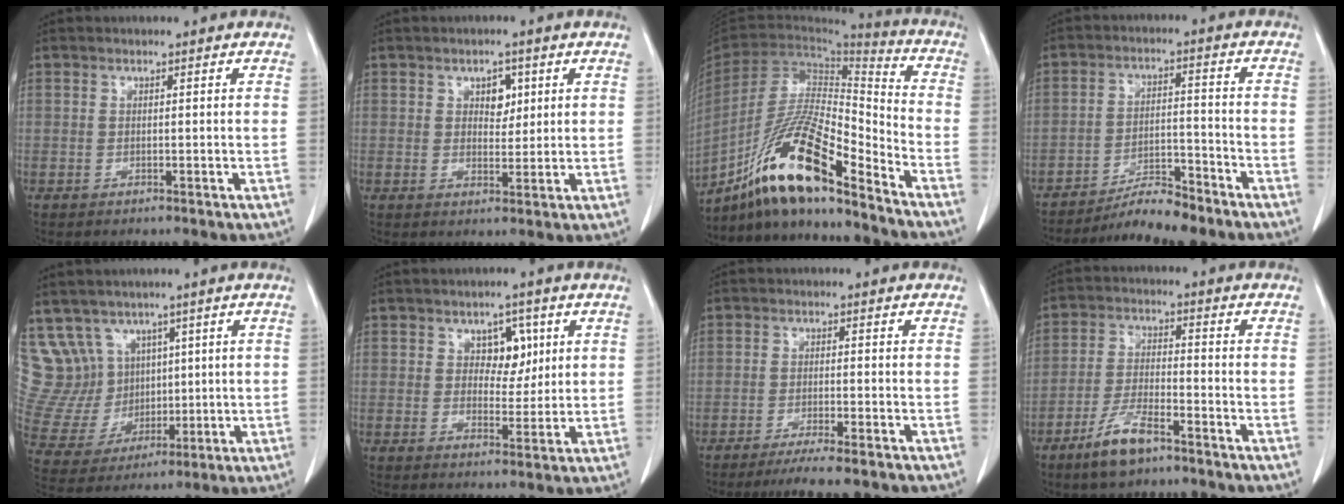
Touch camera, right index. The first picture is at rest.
{"total": 3.3, "force": [1.3, 2.1, 2.2], "torque": [-0.027, 0.003, 0.021]}
{"total": 18.1, "force": [-13.0, 1.9, 12.4], "torque": [-0.249, -0.007, -0.241]}
{"total": 7.7, "force": [-7.0, 0.7, 3.1], "torque": [-0.049, -0.002, -0.117]}
{"total": 13.3, "force": [7.2, 10.9, 2.7], "torque": [-0.085, 0.064, 0.176]}
{"total": 4.8, "force": [1.8, 3.2, 3.2], "torque": [-0.038, 0.007, 0.030]}
{"total": 6.7, "force": [-5.5, -0.1, 3.8], "torque": [-0.049, -0.014, -0.087]}
{"total": 7.3, "force": [-5.1, 1.9, 4.9], "torque": [-0.104, -0.008, -0.097]}